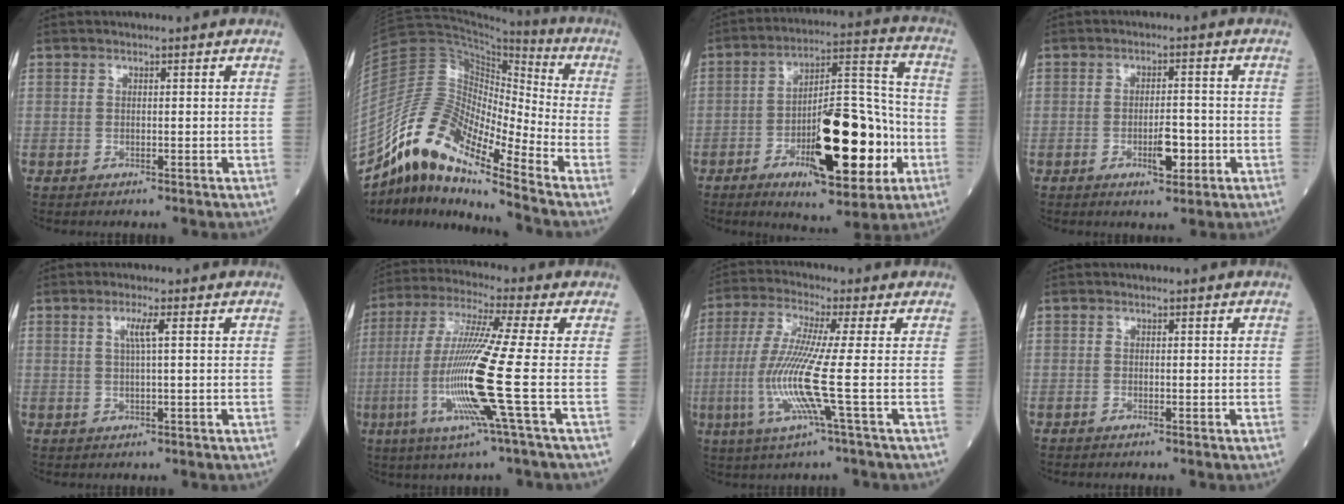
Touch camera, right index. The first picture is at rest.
{"total": 13.1, "force": [-10.4, 2.2, 7.7], "torque": [-0.150, 0.043, -0.188]}
{"total": 18.3, "force": [-5.9, 5.1, 16.5], "torque": [-0.271, 0.012, -0.082]}
{"total": 4.1, "force": [-1.5, 1.2, 3.6], "torque": [-0.059, 0.002, -0.018]}
{"total": 2.3, "force": [0.7, -0.4, 2.2], "torque": [-0.047, 0.003, 0.015]}
{"total": 14.1, "force": [-3.2, -2.0, 13.6], "torque": [-0.283, -0.019, -0.072]}
{"total": 10.3, "force": [-2.1, -1.3, 10.0], "torque": [-0.222, -0.014, -0.047]}
{"total": 0.0}